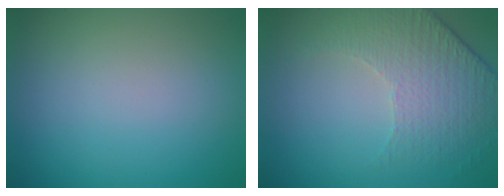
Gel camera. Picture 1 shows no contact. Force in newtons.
{"total": 4.9, "press": 3.4, "slide": 3.5}